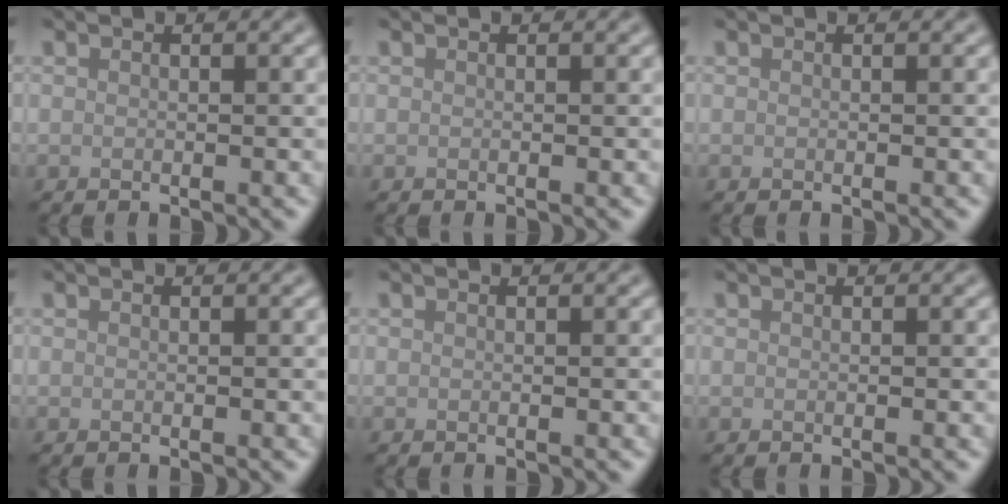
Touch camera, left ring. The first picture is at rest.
{"total": 0.0}
{"total": 0.0}
{"total": 0.0}
{"total": 0.0}
{"total": 0.0}